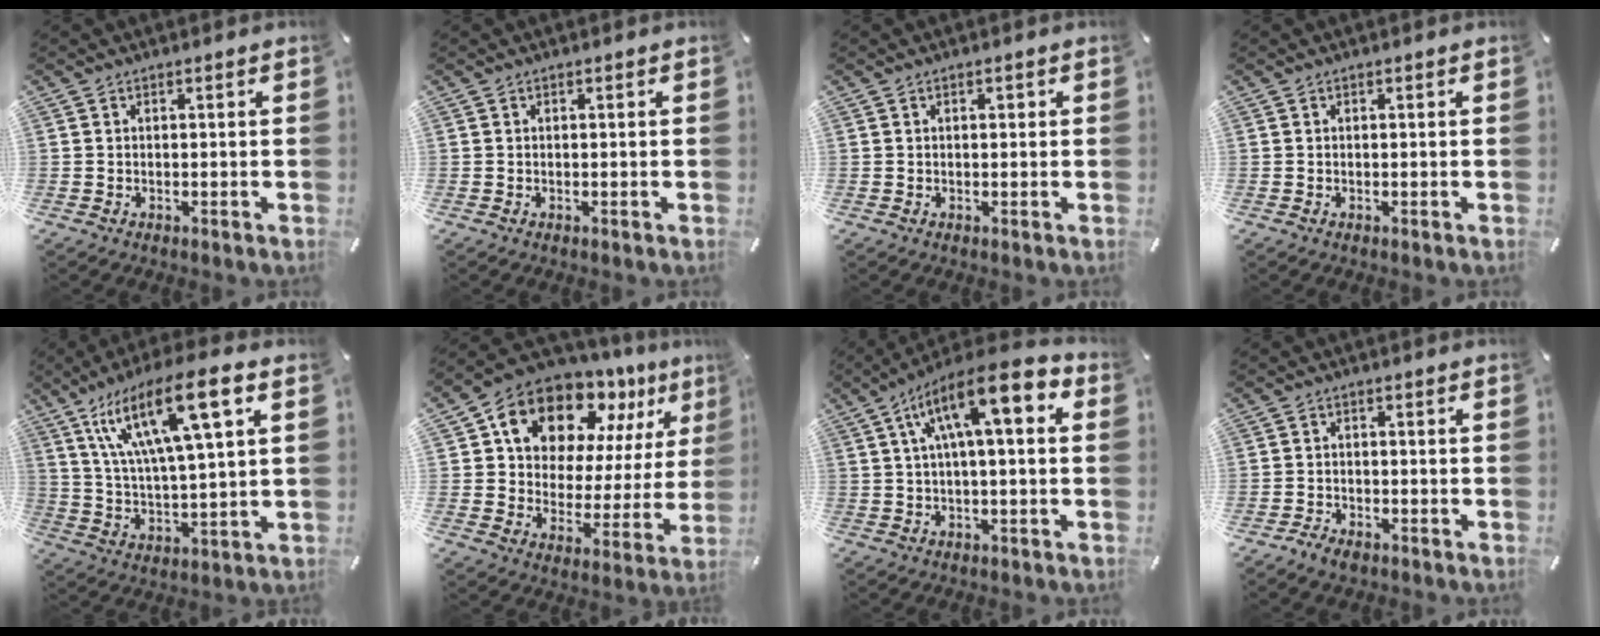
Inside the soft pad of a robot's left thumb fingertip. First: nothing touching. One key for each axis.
{"total": 0.0}
{"total": 0.9, "fx": 0.2, "fy": 0.6, "fz": 0.7, "tx": -0.014, "ty": 0.007, "tz": 0.001}
{"total": 0.0}
{"total": 18.8, "fx": 9.8, "fy": 4.9, "fz": 15.3, "tx": -0.302, "ty": -0.034, "tz": 0.151}
{"total": 14.5, "fx": 11.1, "fy": 8.1, "fz": 4.7, "tx": -0.093, "ty": -0.092, "tz": 0.198}
{"total": 14.0, "fx": 5.0, "fy": 3.9, "fz": 12.5, "tx": -0.204, "ty": -0.021, "tz": 0.081}
{"total": 2.4, "fx": -2.0, "fy": 1.1, "fz": 0.8, "tx": -0.016, "ty": 0.011, "tz": -0.040}